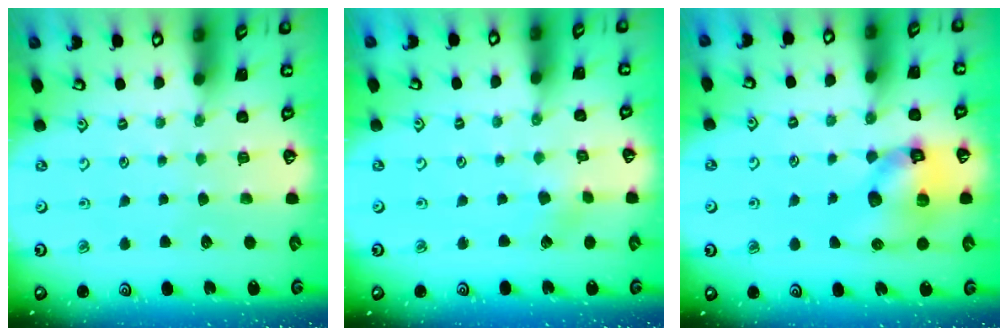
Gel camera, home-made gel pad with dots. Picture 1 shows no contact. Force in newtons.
{"total": 1.8, "press": 1.8, "slide": 0.3}
{"total": 12.4, "press": 12.3, "slide": 1.9}